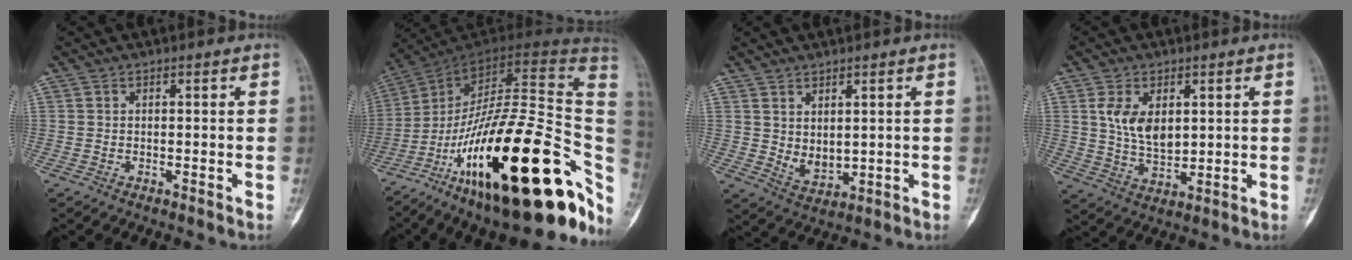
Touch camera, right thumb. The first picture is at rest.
{"total": 39.0, "force": [-13.2, 14.4, 33.8], "torque": [-0.433, 0.071, -0.208]}
{"total": 4.8, "force": [1.4, 2.8, 3.5], "torque": [-0.047, -0.023, 0.040]}
{"total": 8.4, "force": [2.4, 5.0, 6.3], "torque": [-0.099, -0.014, 0.055]}